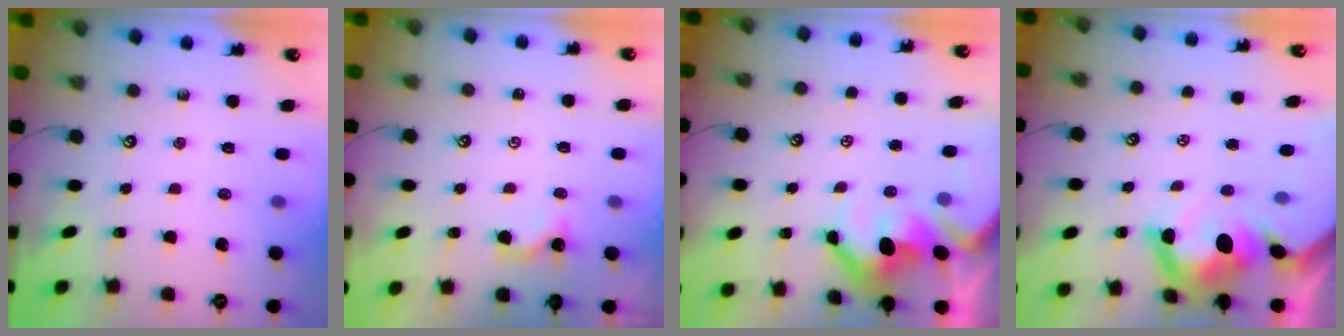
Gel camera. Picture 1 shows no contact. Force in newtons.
{"total": 0.0}
{"total": 7.9, "press": 7.7, "slide": 1.6}
{"total": 9.5, "press": 9.3, "slide": 1.8}